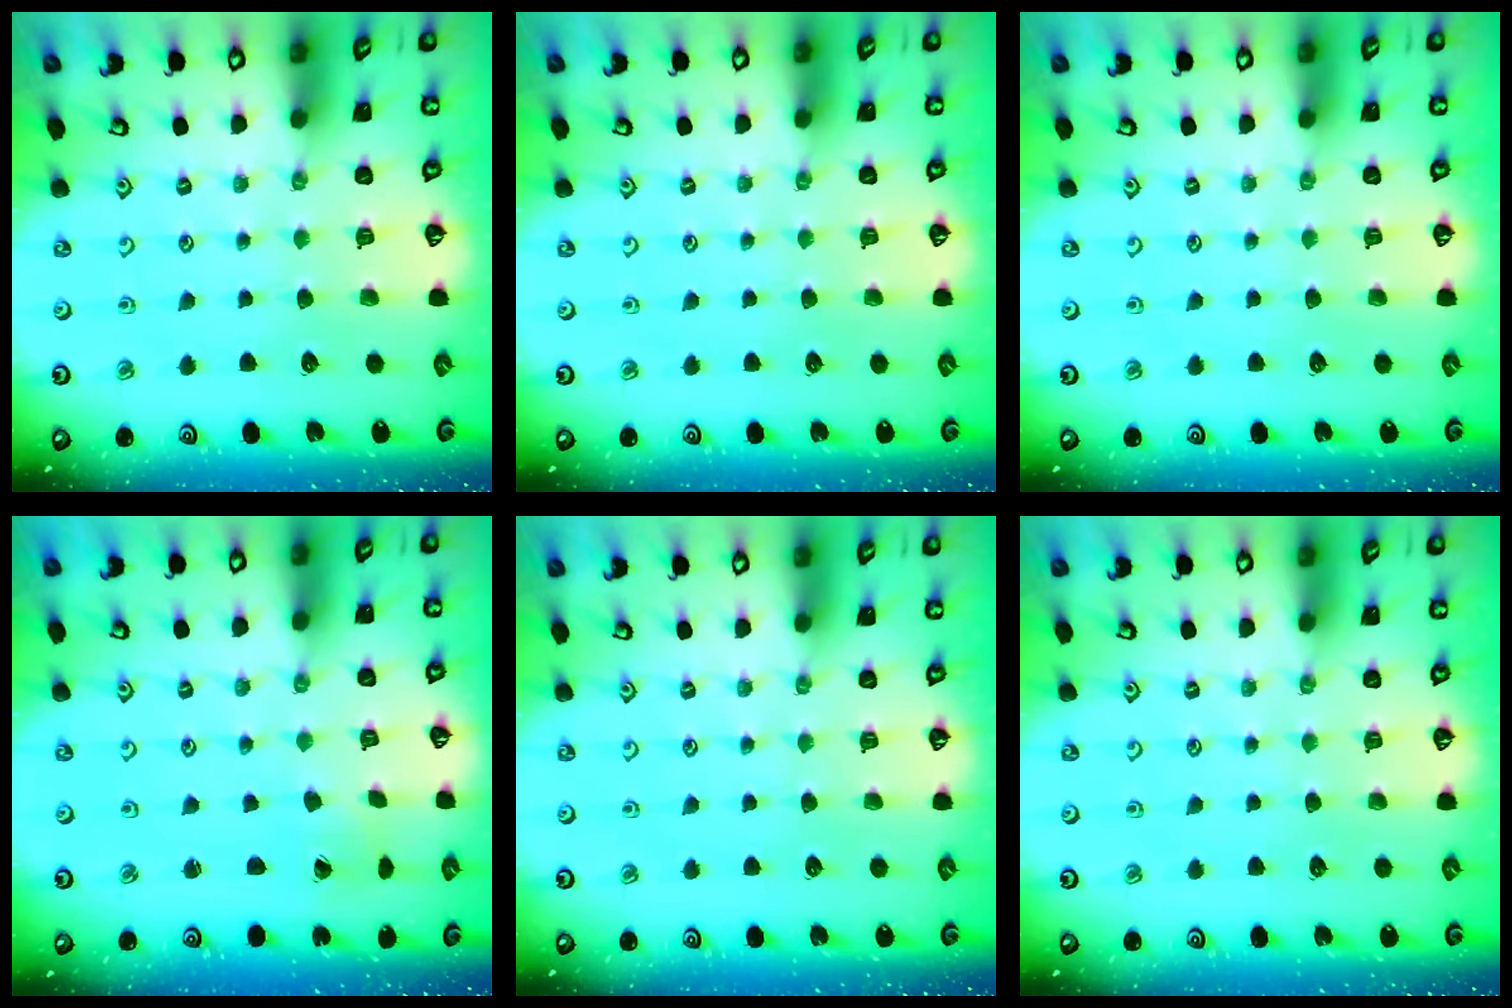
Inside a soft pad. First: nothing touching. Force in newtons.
{"total": 0.0}
{"total": 0.0}
{"total": 0.6, "press": 0.5, "slide": 0.2}
{"total": 0.0}
{"total": 0.0}